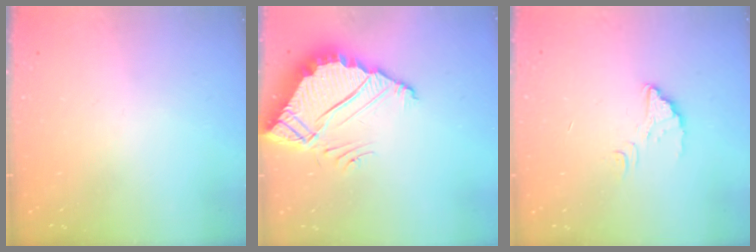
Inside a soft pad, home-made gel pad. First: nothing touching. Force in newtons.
{"total": 8.5, "press": 8.5, "slide": 0.5}
{"total": 3.1, "press": 3.1, "slide": 0.2}